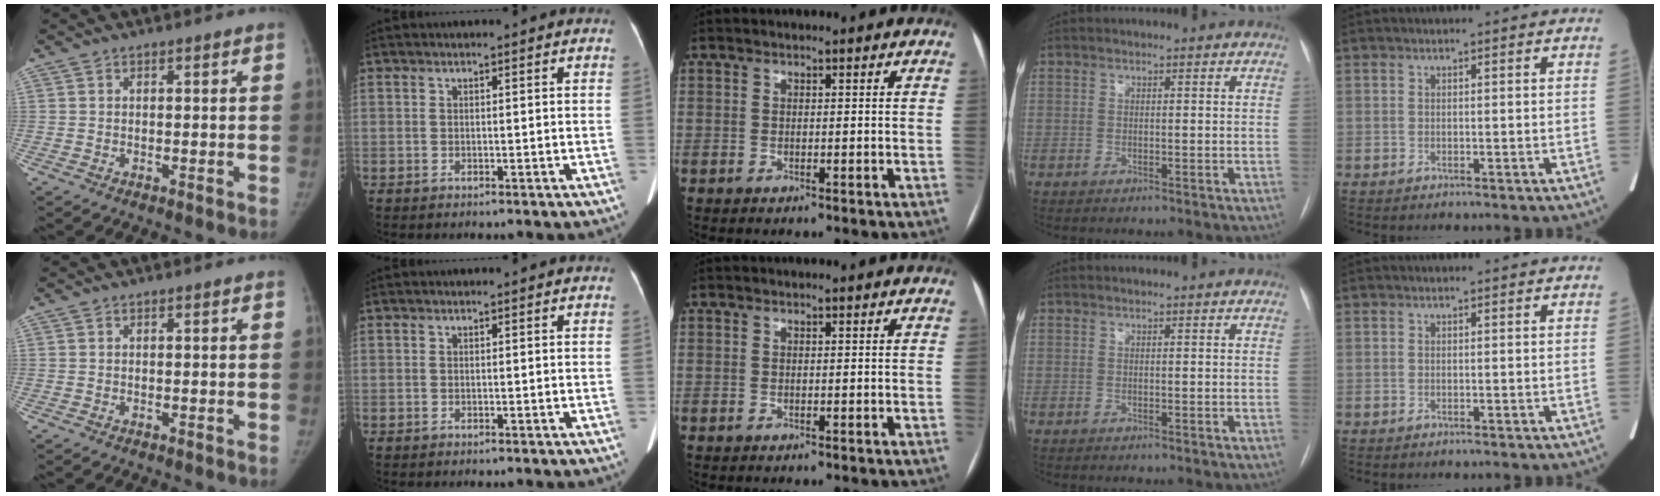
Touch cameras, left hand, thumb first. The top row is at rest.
{}